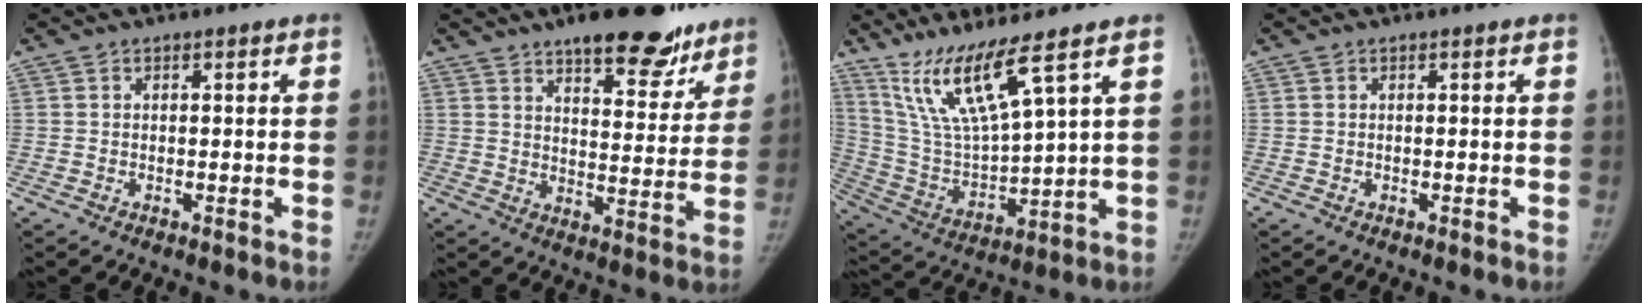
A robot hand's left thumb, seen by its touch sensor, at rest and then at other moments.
{"total": 18.1, "force": [12.9, 7.2, 10.5], "torque": [-0.084, -0.060, 0.175]}
{"total": 13.4, "force": [9.0, 0.9, 9.9], "torque": [-0.196, -0.055, 0.195]}
{"total": 0.0}